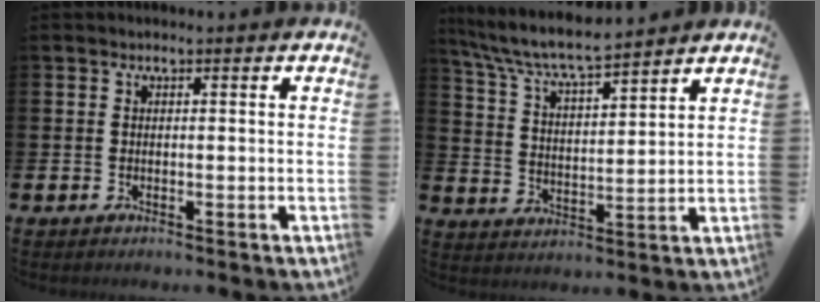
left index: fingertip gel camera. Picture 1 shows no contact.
{"total": 7.4, "force": [6.9, 0.6, 2.6], "torque": [-0.079, -0.039, 0.120]}